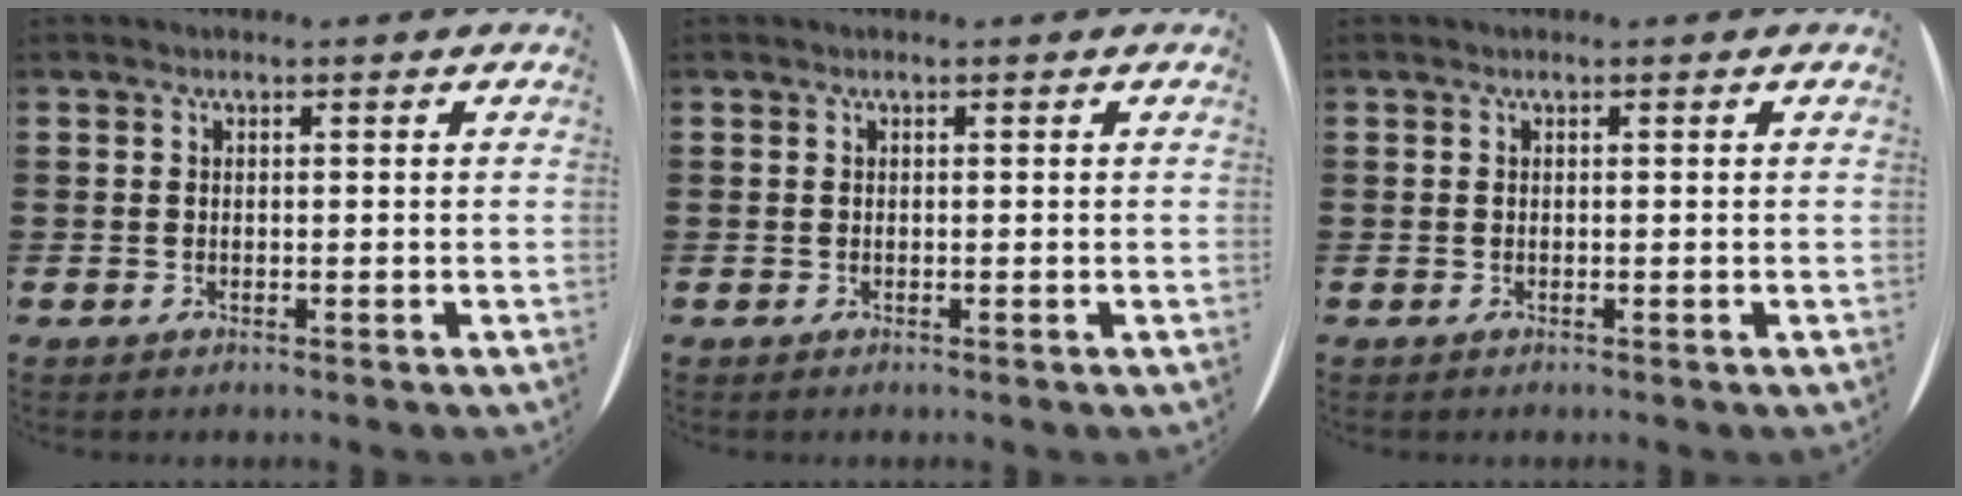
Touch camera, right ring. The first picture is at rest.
{"total": 0.0}
{"total": 0.0}